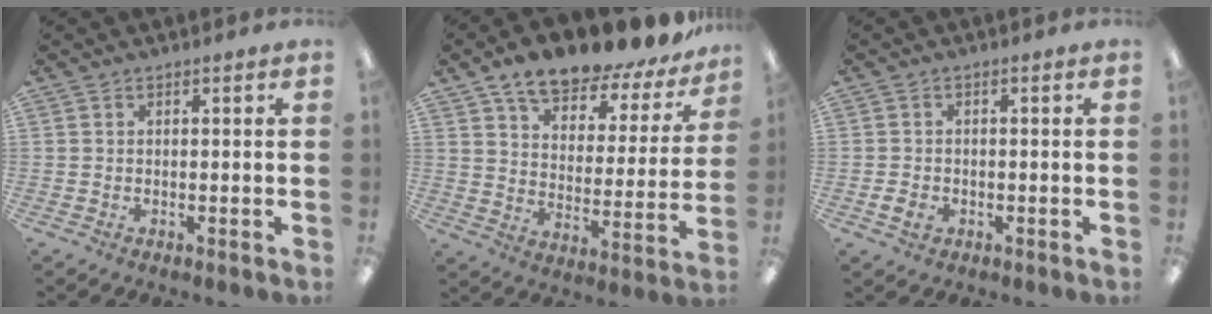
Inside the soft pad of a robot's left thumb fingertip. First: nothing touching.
{"total": 13.0, "force": [11.3, 4.0, 5.2], "torque": [-0.098, -0.082, 0.192]}
{"total": 2.6, "force": [-0.9, 1.9, 1.5], "torque": [-0.024, 0.005, -0.015]}